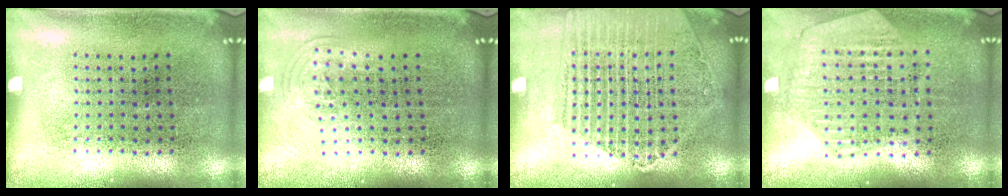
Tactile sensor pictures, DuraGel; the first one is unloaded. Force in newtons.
{"total": 1.0, "press": 0.7, "slide": 0.7}
{"total": 1.9, "press": 1.8, "slide": 0.7}
{"total": 1.2, "press": 1.2, "slide": 0.1}